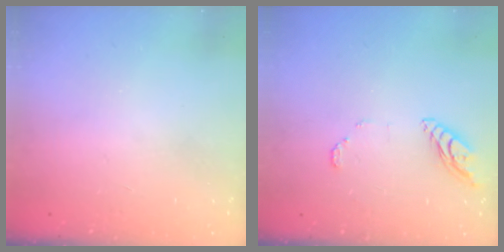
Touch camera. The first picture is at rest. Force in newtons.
{"total": 7.9, "press": 7.8, "slide": 0.5}